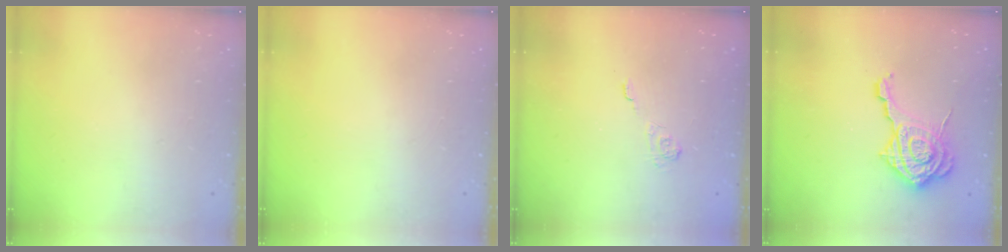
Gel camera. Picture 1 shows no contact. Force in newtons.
{"total": 0.0}
{"total": 2.0, "press": 1.4, "slide": 1.4}
{"total": 14.3, "press": 14.3, "slide": 0.9}